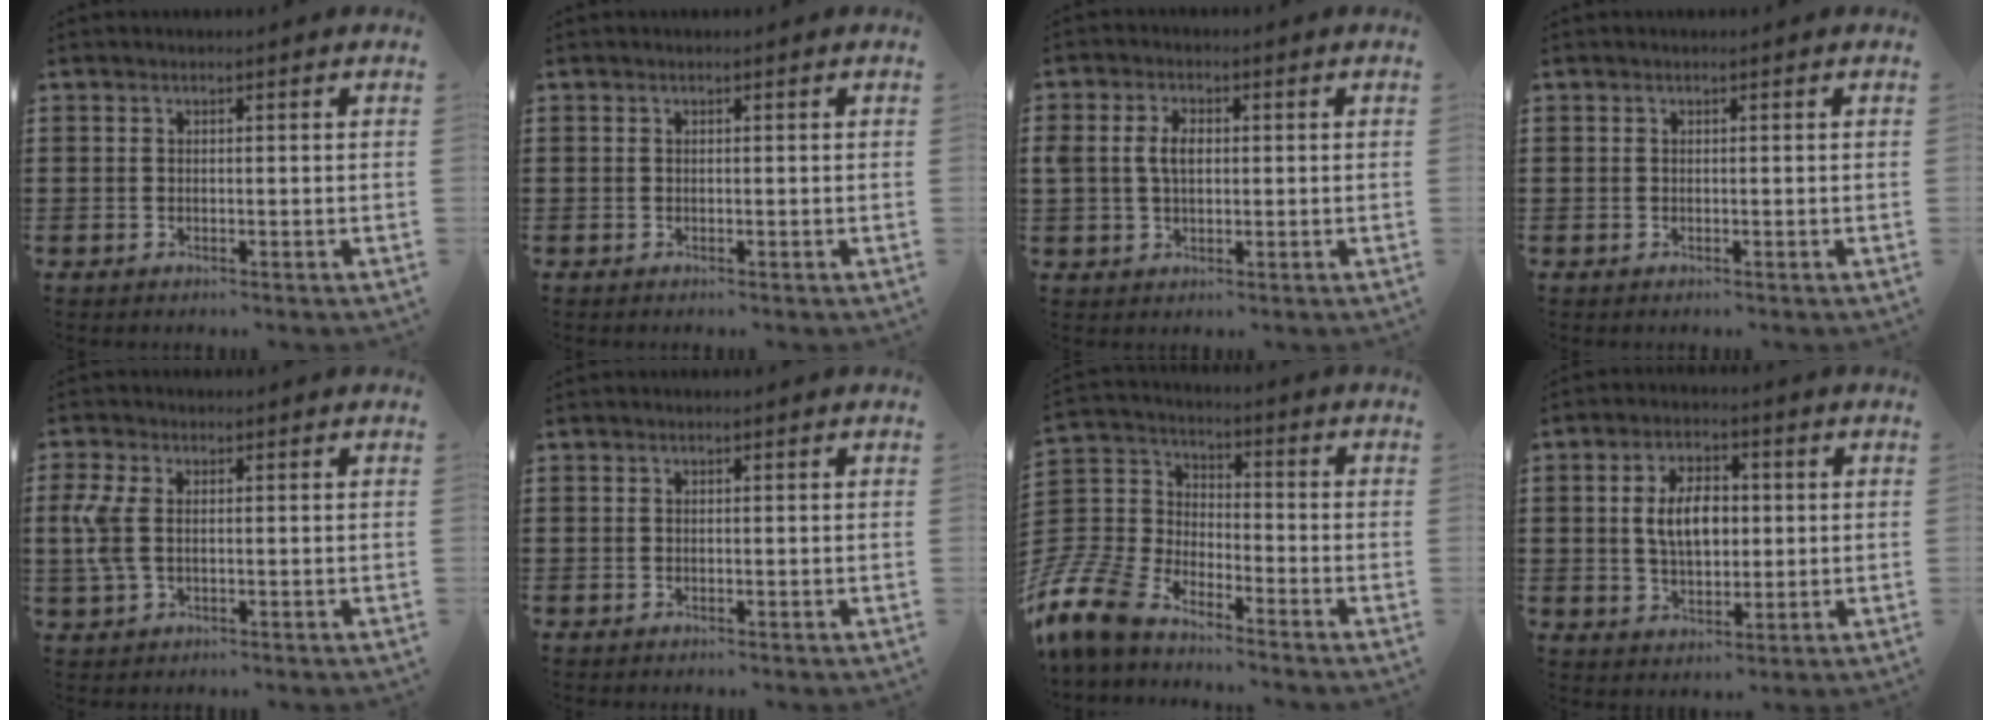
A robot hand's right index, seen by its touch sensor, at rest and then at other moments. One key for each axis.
{"total": 0.0}
{"total": 3.7, "fx": 0.4, "fy": 2.3, "fz": 2.9, "tx": -0.069, "ty": 0.009, "tz": 0.002}
{"total": 0.0}
{"total": 5.4, "fx": 0.1, "fy": 2.9, "fz": 4.5, "tx": -0.132, "ty": -0.007, "tz": -0.011}
{"total": 0.0}
{"total": 9.6, "fx": -8.2, "fy": 4.0, "fz": 3.2, "tx": -0.120, "ty": 0.004, "tz": -0.175}
{"total": 6.8, "fx": 1.0, "fy": 3.9, "fz": 5.5, "tx": -0.106, "ty": 0.004, "tz": 0.008}